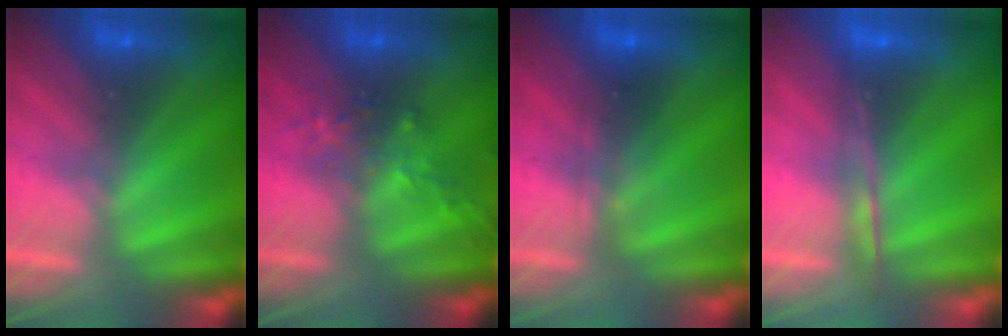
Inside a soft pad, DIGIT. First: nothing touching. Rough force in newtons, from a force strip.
{"total": 2.6}
{"total": 2.3}
{"total": 5.0}